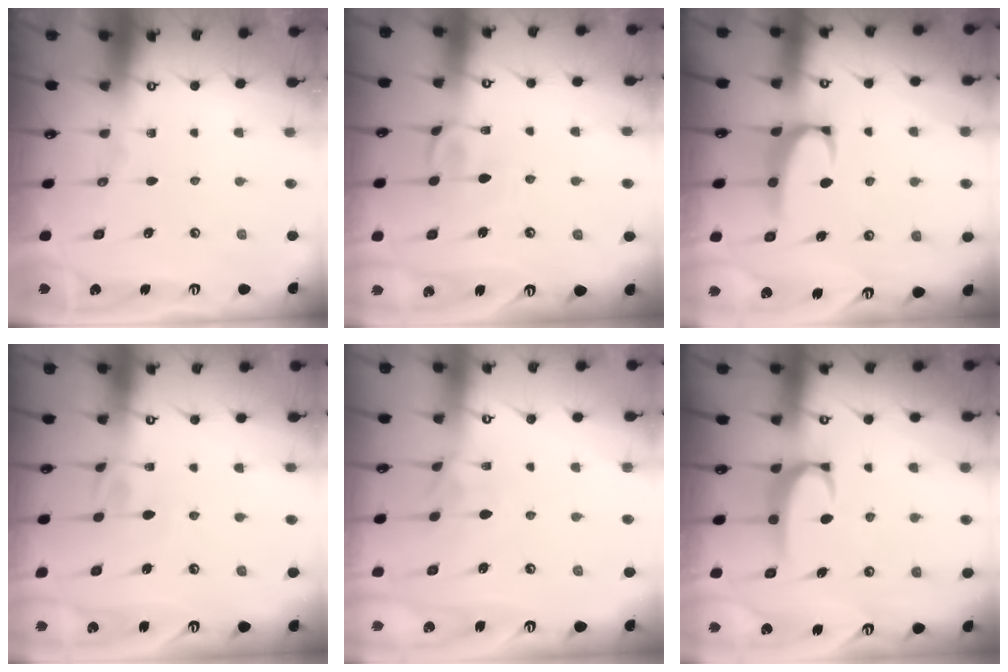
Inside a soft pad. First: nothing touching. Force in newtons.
{"total": 2.5, "press": 2.4, "slide": 0.8}
{"total": 2.5, "press": 2.4, "slide": 0.7}
{"total": 3.9, "press": 3.9, "slide": 0.1}
{"total": 1.2, "press": 0.9, "slide": 0.8}
{"total": 3.2, "press": 3.2, "slide": 0.3}